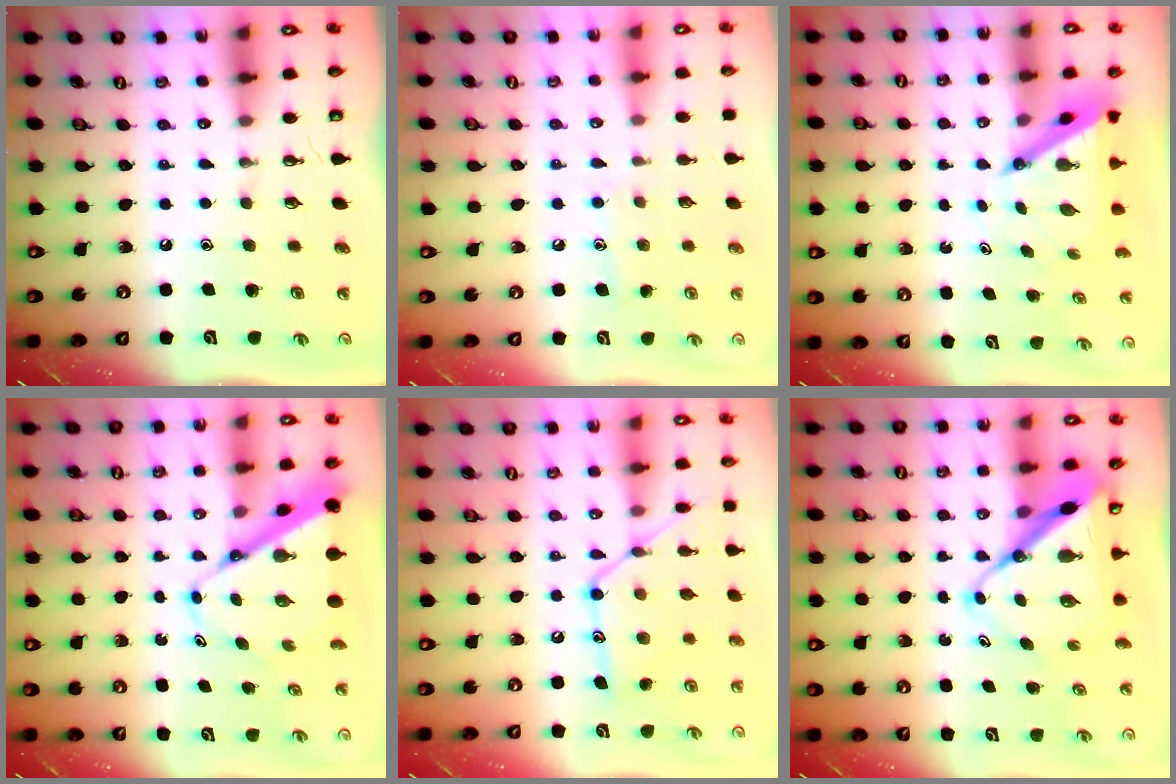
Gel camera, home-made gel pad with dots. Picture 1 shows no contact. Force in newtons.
{"total": 5.9, "press": 5.9, "slide": 0.5}
{"total": 6.1, "press": 6.1, "slide": 0.5}
{"total": 10.0, "press": 10.0, "slide": 0.8}
{"total": 16.4, "press": 16.4, "slide": 1.4}
{"total": 11.3, "press": 11.2, "slide": 0.8}